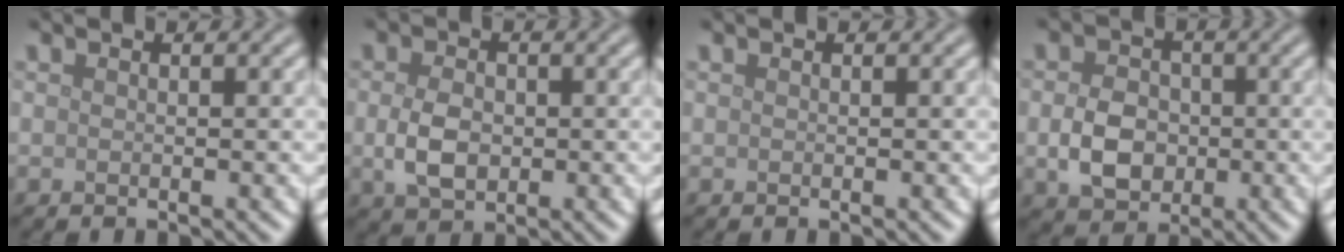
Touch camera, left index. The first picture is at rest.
{"total": 3.5, "force": [-0.3, 2.4, 2.5], "torque": [-0.054, -0.002, -0.006]}
{"total": 0.0}
{"total": 4.4, "force": [-0.7, 3.4, 2.7], "torque": [-0.052, -0.002, -0.014]}